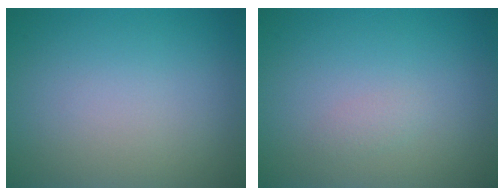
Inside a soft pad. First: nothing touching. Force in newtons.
{"total": 0.6, "press": 0.6, "slide": 0.0}